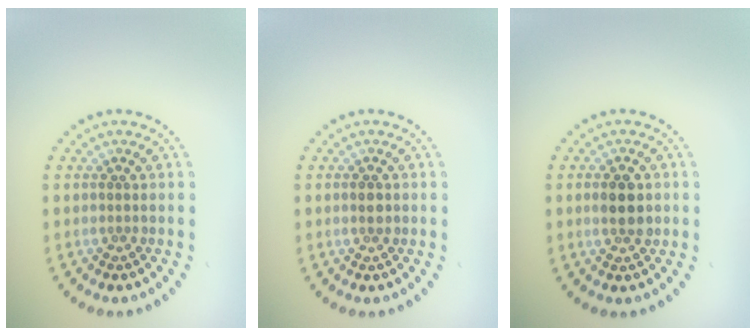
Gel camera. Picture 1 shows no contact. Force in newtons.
{"total": 1.2, "press": 1.1, "slide": 0.2}
{"total": 2.5, "press": 2.5, "slide": 0.2}